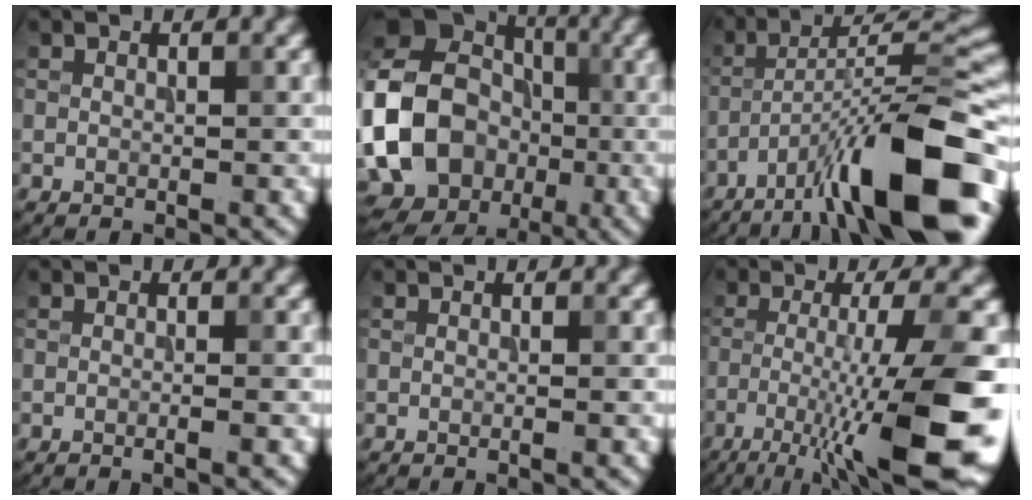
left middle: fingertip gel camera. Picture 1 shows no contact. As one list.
[{"total": 20.6, "force": [-4.0, 17.8, 9.5], "torque": [-0.204, -0.003, -0.110]}, {"total": 14.1, "force": [-8.1, 2.7, 11.2], "torque": [-0.168, 0.021, -0.134]}, {"total": 1.2, "force": [-0.2, 0.3, 1.2], "torque": [-0.011, -0.010, -0.012]}, {"total": 0.6, "force": [-0.2, 0.1, 0.6], "torque": [-0.007, -0.006, -0.005]}, {"total": 11.8, "force": [-5.4, 2.0, 10.3], "torque": [-0.164, -0.003, -0.089]}]